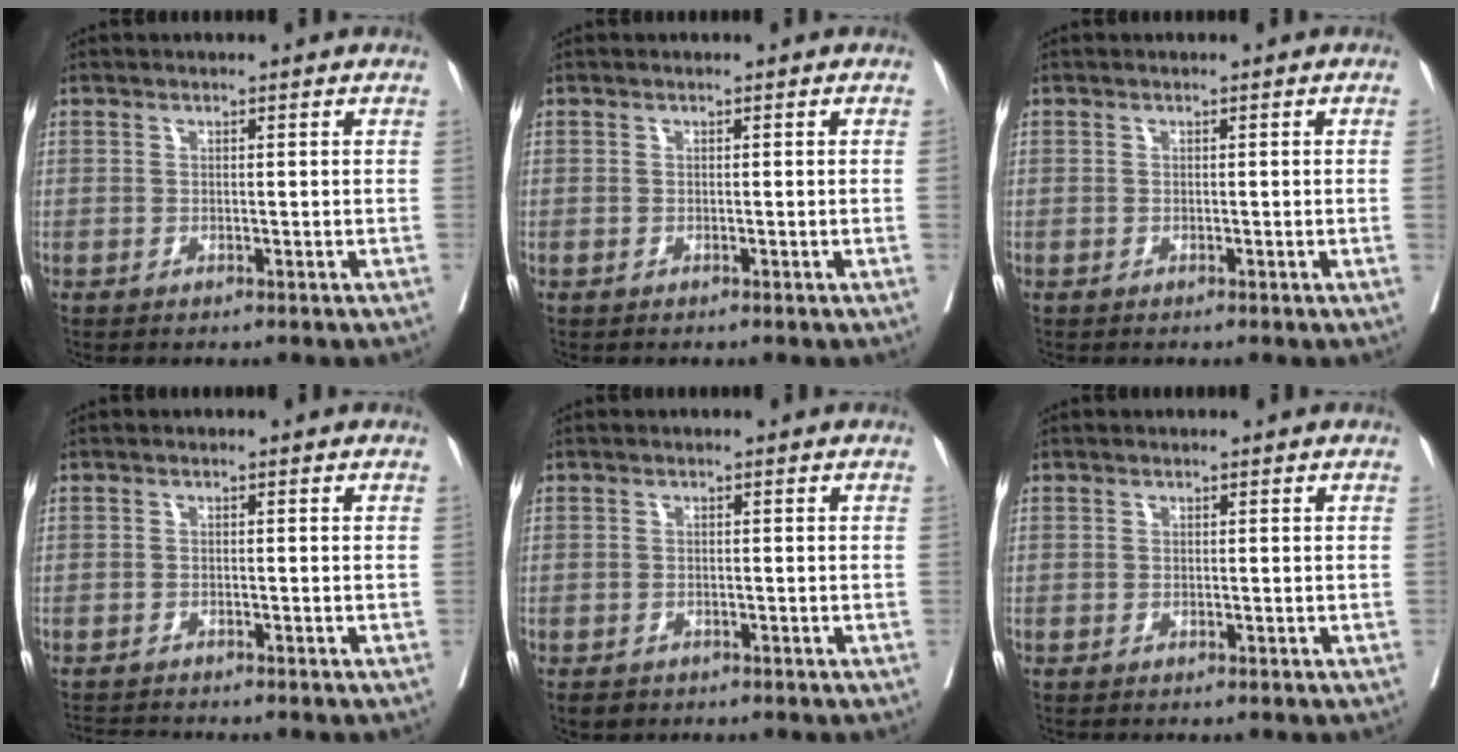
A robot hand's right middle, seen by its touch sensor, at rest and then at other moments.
{"total": 0.6, "force": [0.0, -0.3, 0.6], "torque": [-0.002, 0.002, -0.001]}
{"total": 1.1, "force": [-0.1, -0.5, 1.0], "torque": [-0.009, 0.001, 0.000]}
{"total": 2.1, "force": [-2.0, -0.2, 0.0], "torque": [-0.001, -0.013, -0.034]}
{"total": 2.8, "force": [-2.0, 1.8, 0.9], "torque": [-0.014, -0.003, -0.031]}
{"total": 0.0}